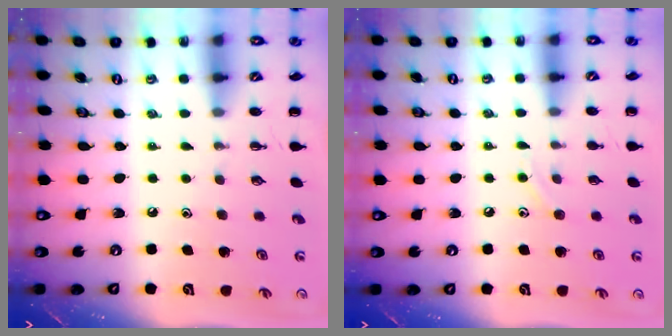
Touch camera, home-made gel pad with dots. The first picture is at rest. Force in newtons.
{"total": 5.8, "press": 5.5, "slide": 1.8}